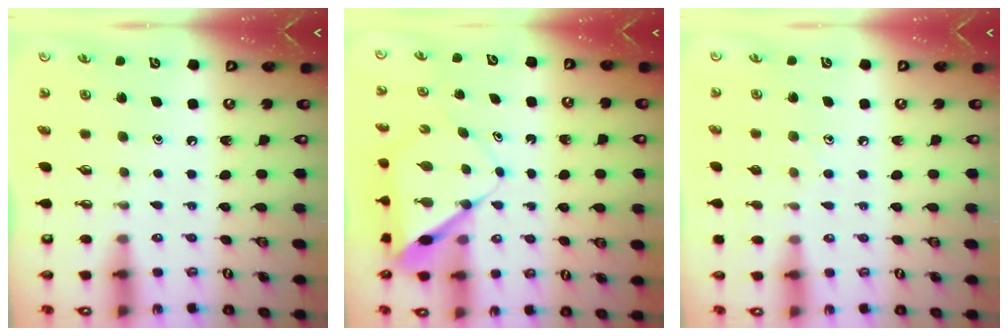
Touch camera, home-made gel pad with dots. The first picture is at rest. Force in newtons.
{"total": 7.8, "press": 7.8, "slide": 0.7}
{"total": 6.1, "press": 6.0, "slide": 0.6}